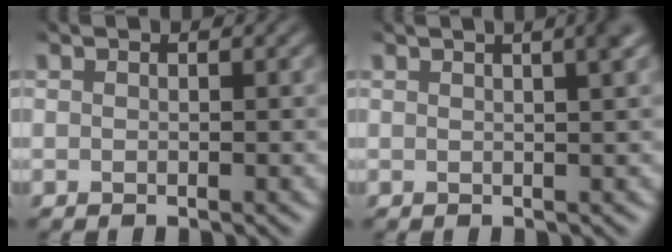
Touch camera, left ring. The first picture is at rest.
{"total": 5.9, "force": [3.0, 2.8, 4.2], "torque": [-0.009, 0.044, 0.005]}